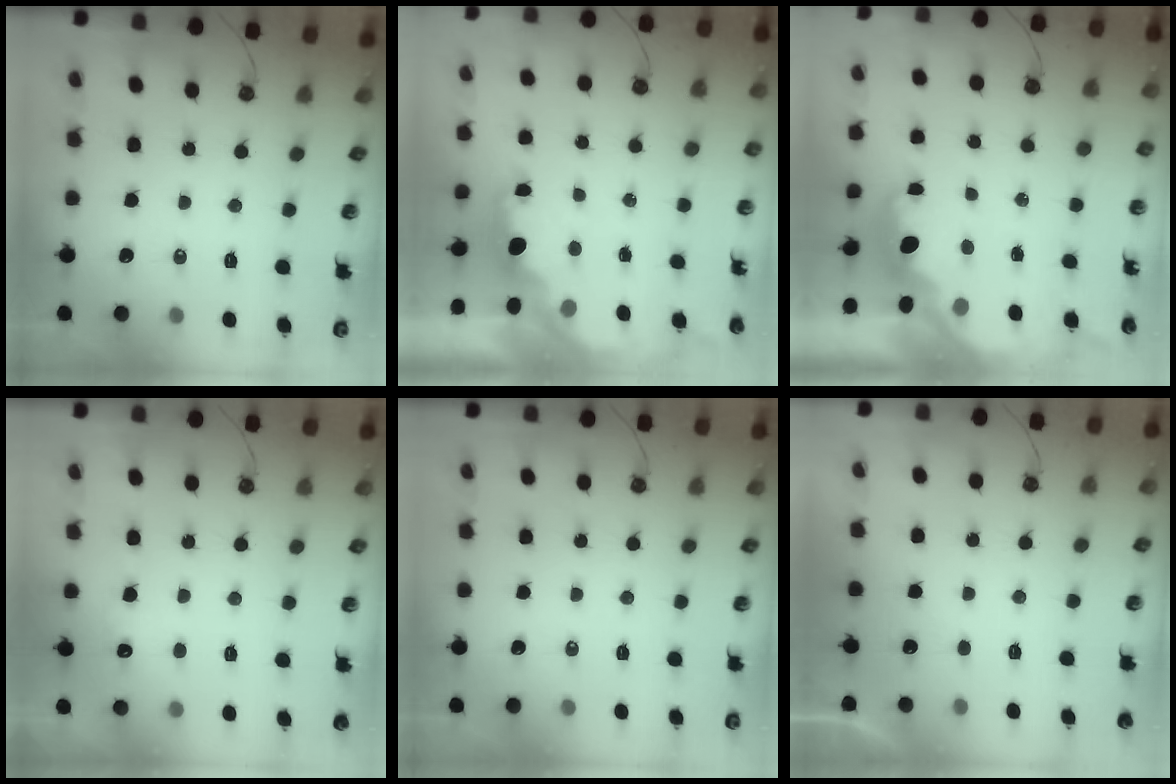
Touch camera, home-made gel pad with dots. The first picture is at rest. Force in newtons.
{"total": 1.6, "press": 1.5, "slide": 0.6}
{"total": 2.7, "press": 2.5, "slide": 0.9}
{"total": 4.3, "press": 4.2, "slide": 1.1}
{"total": 0.0}
{"total": 0.7, "press": 0.4, "slide": 0.5}